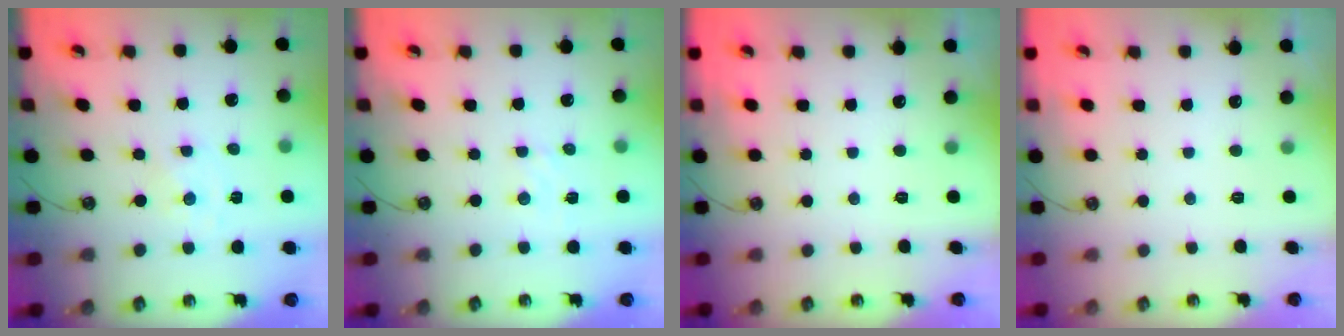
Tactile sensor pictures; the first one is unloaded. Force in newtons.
{"total": 1.5, "press": 1.4, "slide": 0.3}
{"total": 0.0}
{"total": 0.0}